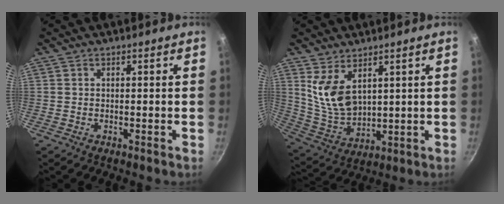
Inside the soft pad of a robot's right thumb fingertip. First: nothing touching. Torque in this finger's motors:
{"motor_torque": [-0.94, 1.23, 1.20, 0.55, 0.11]}